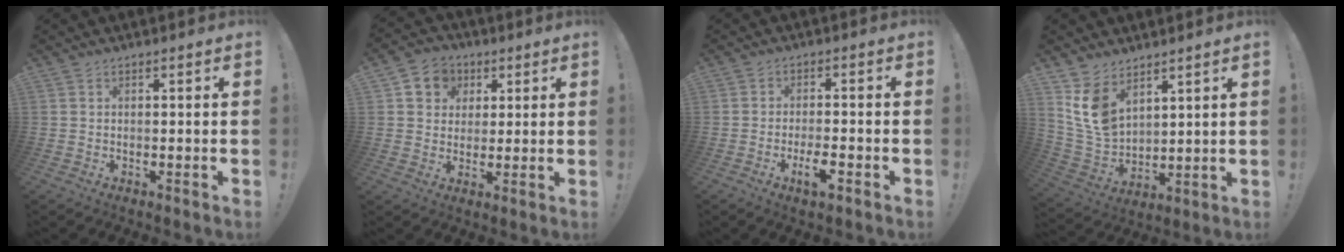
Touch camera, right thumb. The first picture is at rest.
{"total": 8.1, "force": [2.4, 7.3, 2.4], "torque": [-0.035, -0.005, 0.051]}
{"total": 5.6, "force": [-2.9, 1.1, 4.6], "torque": [-0.085, 0.004, -0.050]}
{"total": 11.0, "force": [6.6, 6.9, 5.4], "torque": [-0.120, -0.043, 0.135]}